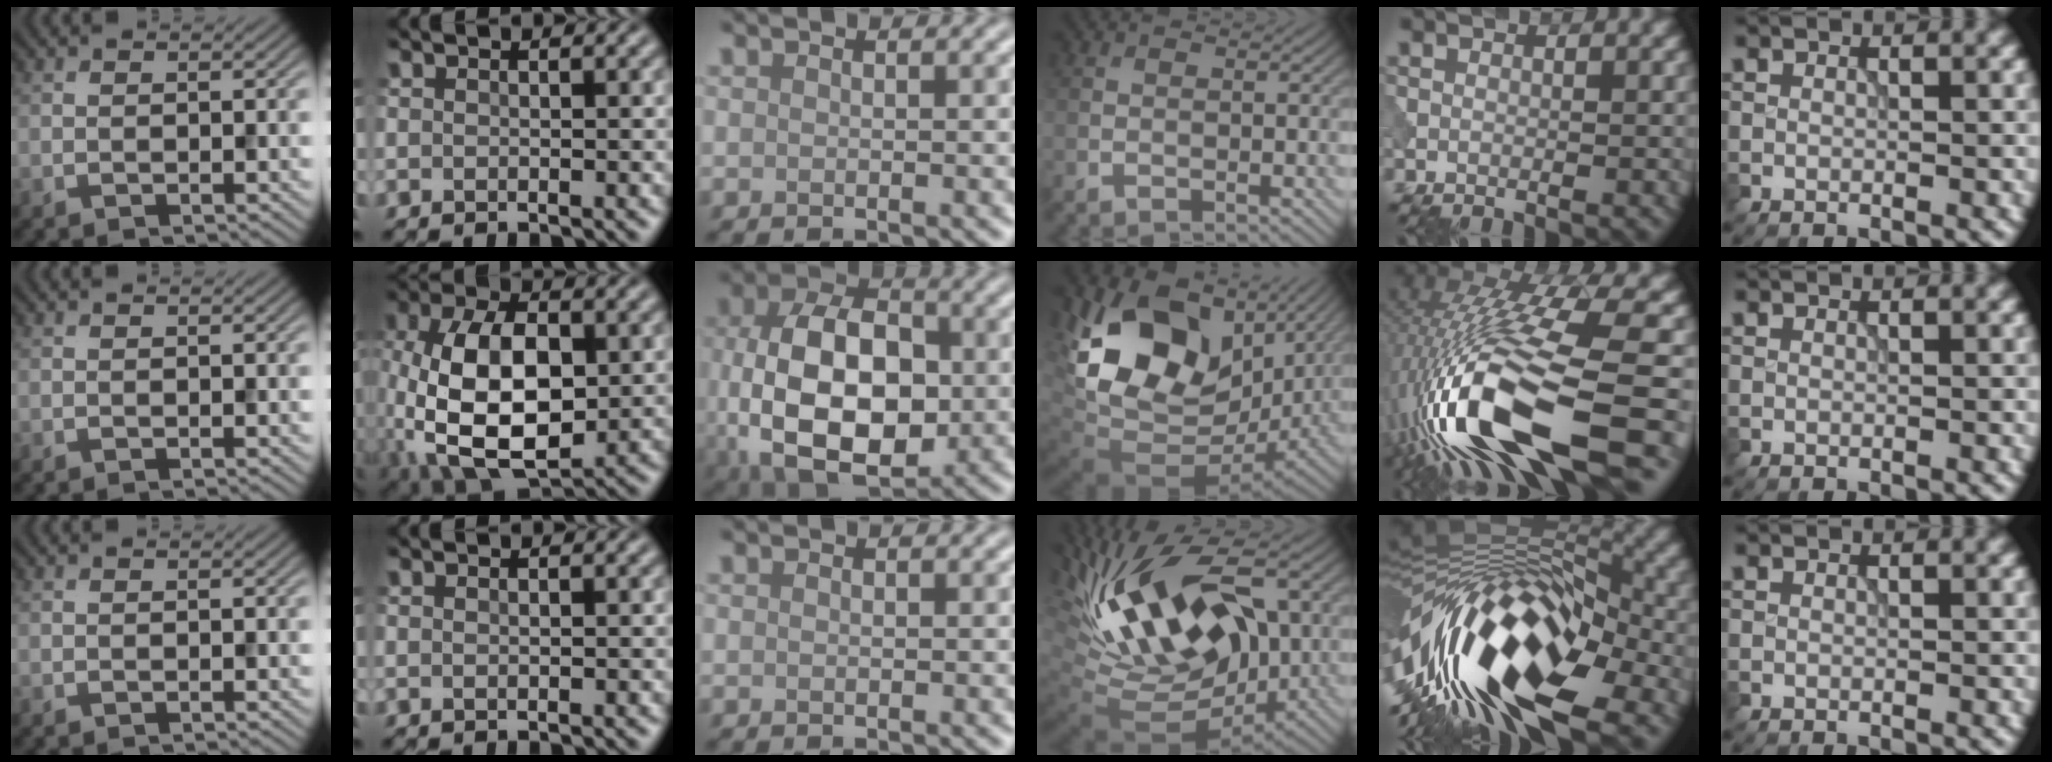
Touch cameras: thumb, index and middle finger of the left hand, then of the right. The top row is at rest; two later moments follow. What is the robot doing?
{"motion": "extract", "object": "peg toy"}